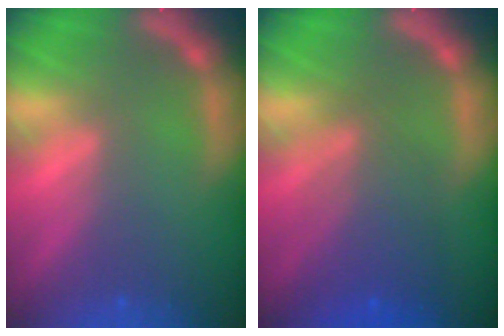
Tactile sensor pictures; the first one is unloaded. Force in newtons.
{"total": 5.6}